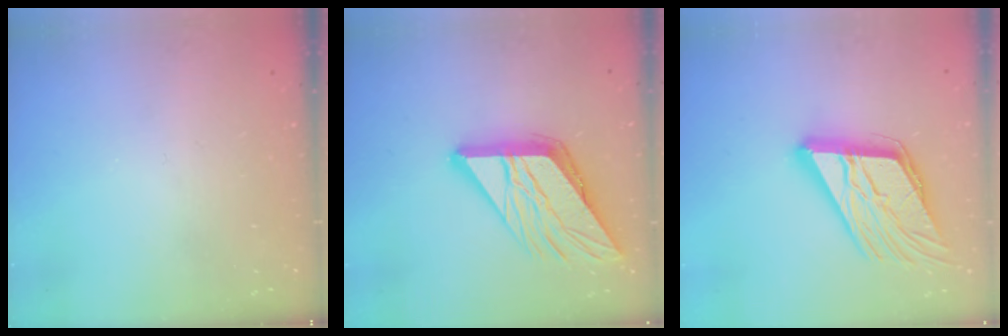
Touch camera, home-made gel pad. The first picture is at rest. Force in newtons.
{"total": 17.6, "press": 17.4, "slide": 2.1}
{"total": 19.2, "press": 19.0, "slide": 2.8}